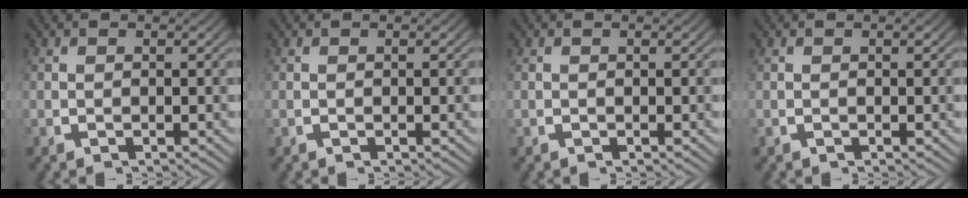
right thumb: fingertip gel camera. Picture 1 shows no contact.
{"total": 0.0}
{"total": 0.0}
{"total": 0.0}